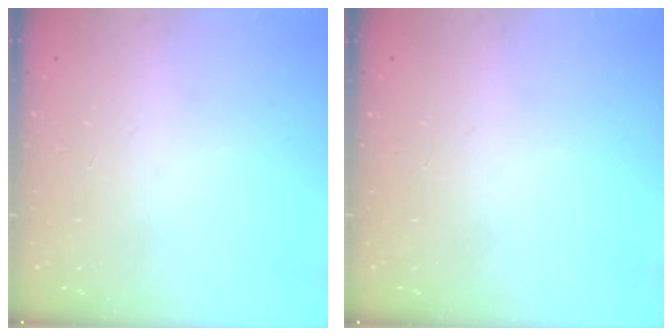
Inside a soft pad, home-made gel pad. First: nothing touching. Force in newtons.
{"total": 0.0}